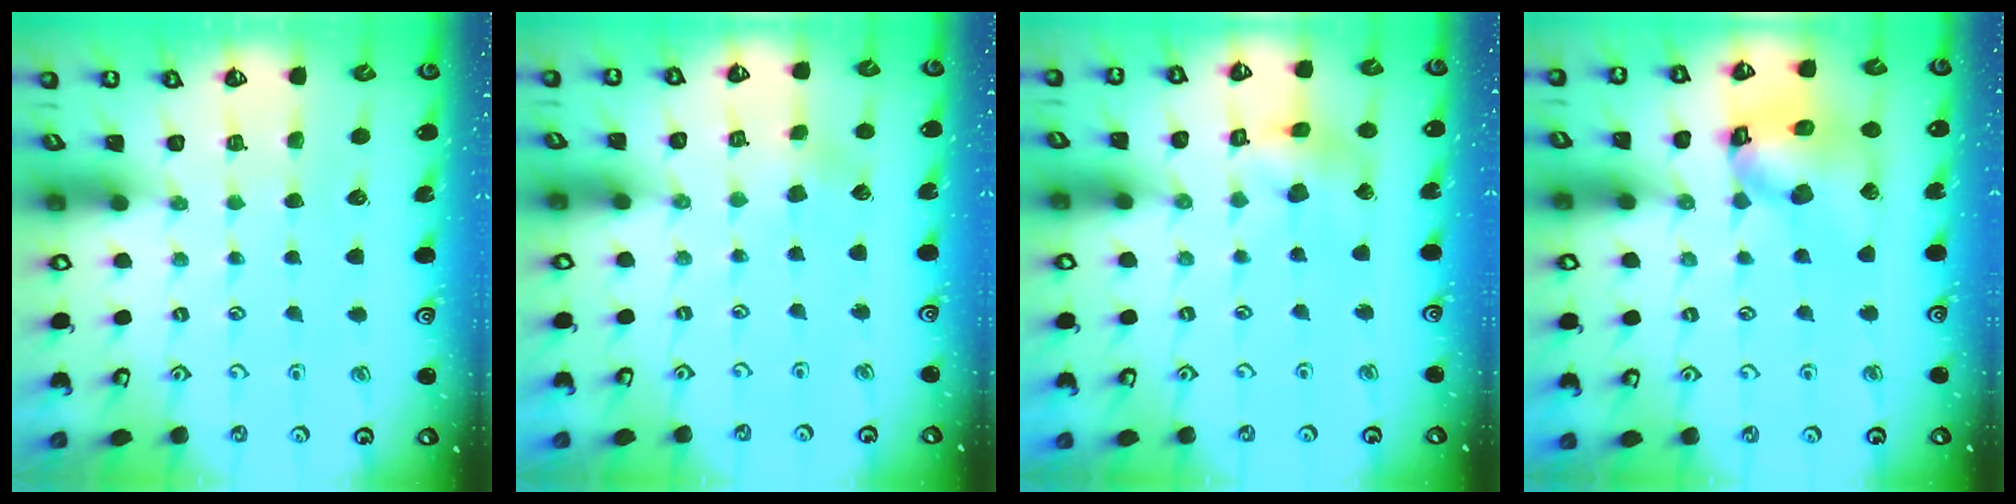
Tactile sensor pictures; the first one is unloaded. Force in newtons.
{"total": 2.3, "press": 2.3, "slide": 0.4}
{"total": 9.4, "press": 9.3, "slide": 1.3}
{"total": 14.5, "press": 14.4, "slide": 1.8}